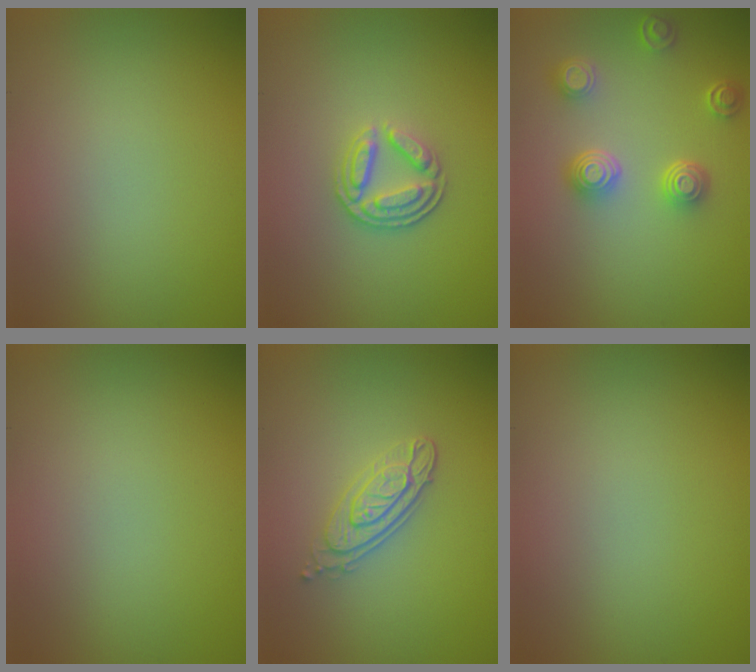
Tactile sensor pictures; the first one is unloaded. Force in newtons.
{"total": 3.4, "press": 2.7, "slide": 2.1}
{"total": 4.2, "press": 3.4, "slide": 2.6}
{"total": 0.0}
{"total": 3.3, "press": 2.7, "slide": 1.9}
{"total": 0.0}